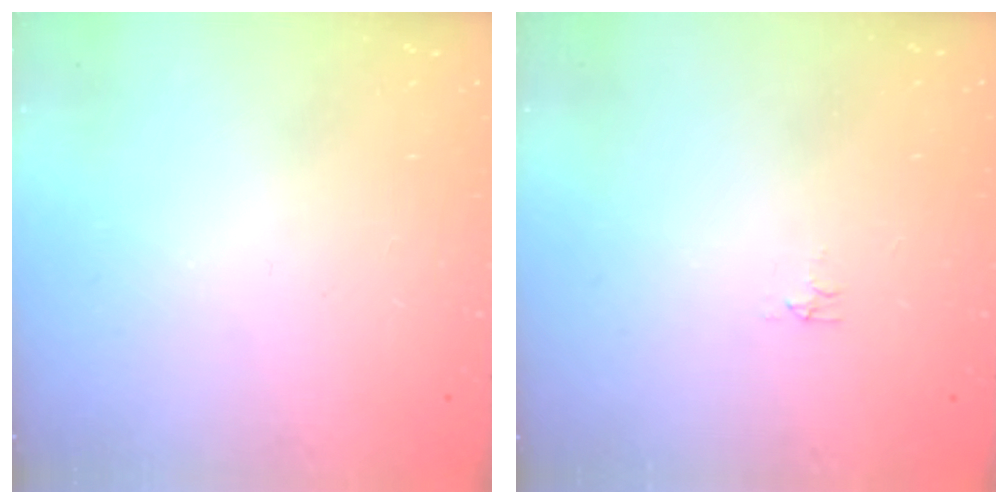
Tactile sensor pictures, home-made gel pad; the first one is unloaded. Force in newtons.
{"total": 2.9, "press": 2.9, "slide": 0.5}